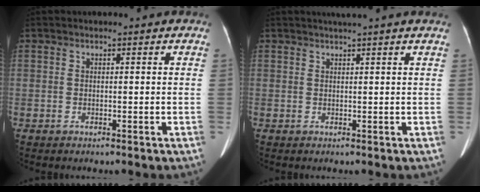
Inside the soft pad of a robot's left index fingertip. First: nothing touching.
{"total": 1.5, "force": [1.2, -0.4, 0.8], "torque": [-0.015, 0.005, 0.027]}